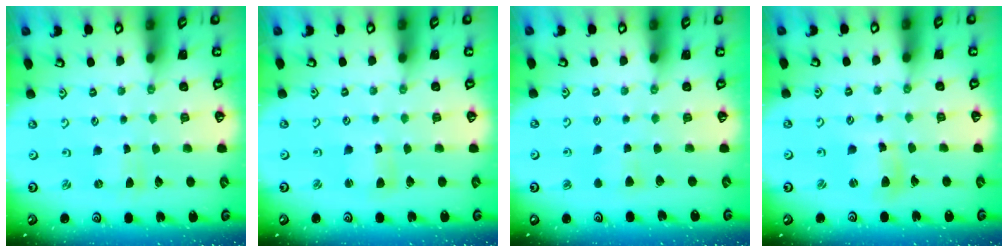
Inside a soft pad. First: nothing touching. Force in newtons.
{"total": 2.4, "press": 2.4, "slide": 0.2}
{"total": 3.7, "press": 3.6, "slide": 0.4}
{"total": 6.9, "press": 6.8, "slide": 1.2}